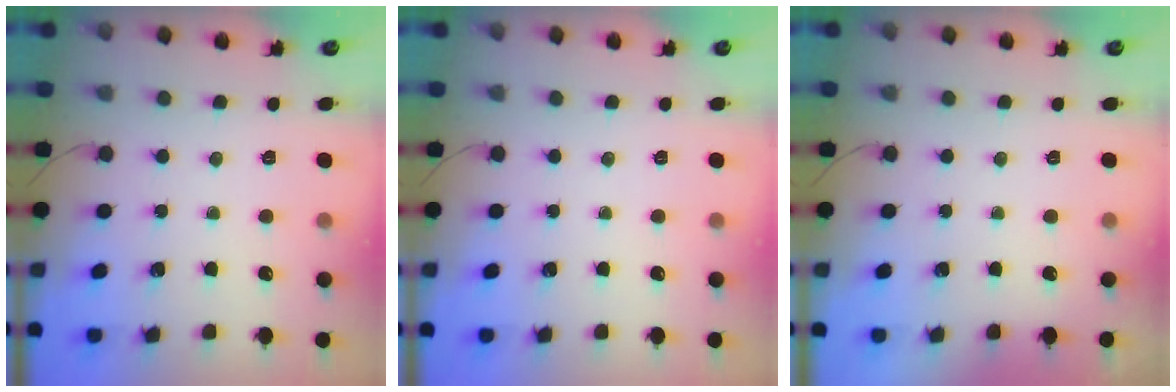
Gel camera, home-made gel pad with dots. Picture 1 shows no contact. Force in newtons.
{"total": 0.0}
{"total": 1.8, "press": 1.7, "slide": 0.3}